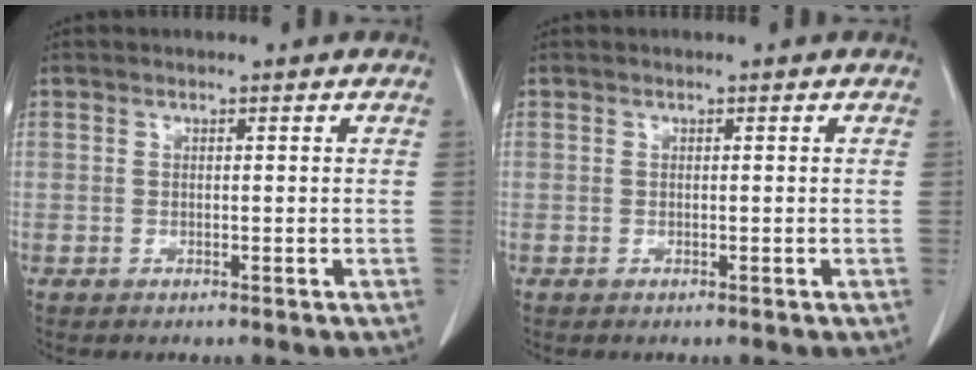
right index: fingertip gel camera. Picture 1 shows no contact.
{"total": 0.0}